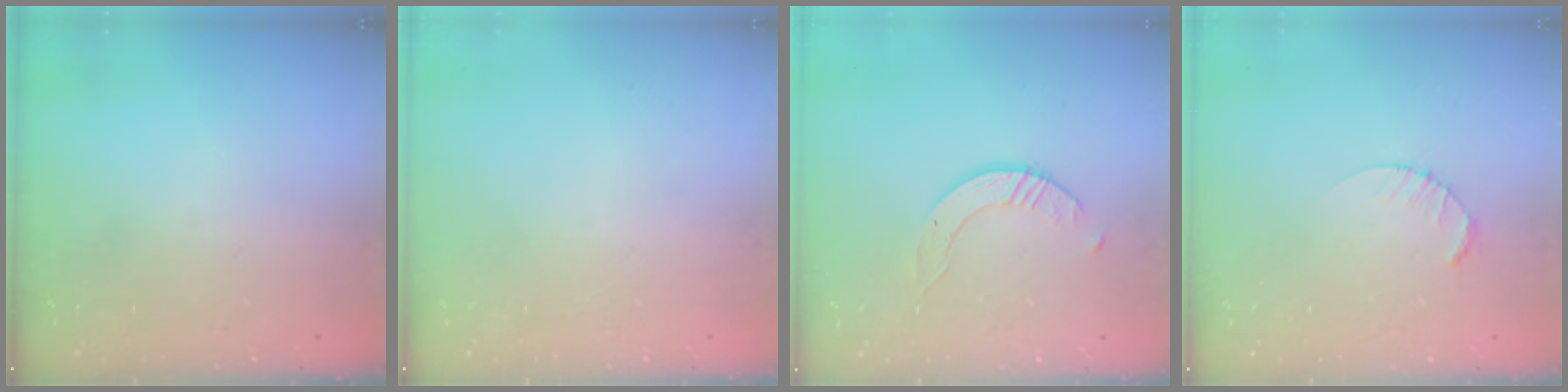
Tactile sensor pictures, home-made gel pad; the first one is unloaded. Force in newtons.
{"total": 0.0}
{"total": 2.4, "press": 2.4, "slide": 0.3}
{"total": 2.6, "press": 2.6, "slide": 0.4}